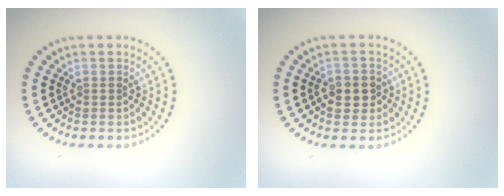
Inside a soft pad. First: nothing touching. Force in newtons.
{"total": 2.4, "press": 2.4, "slide": 0.4}